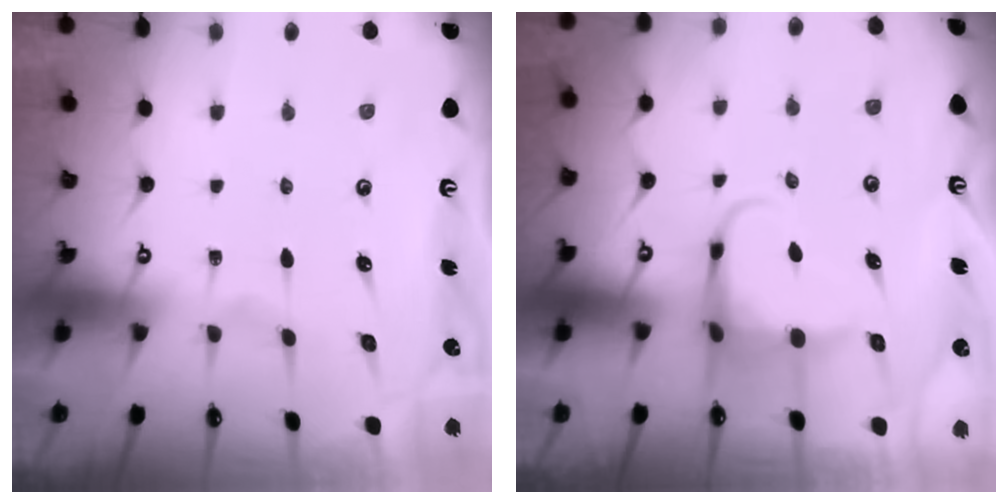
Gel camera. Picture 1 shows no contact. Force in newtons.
{"total": 6.0, "press": 5.9, "slide": 0.7}